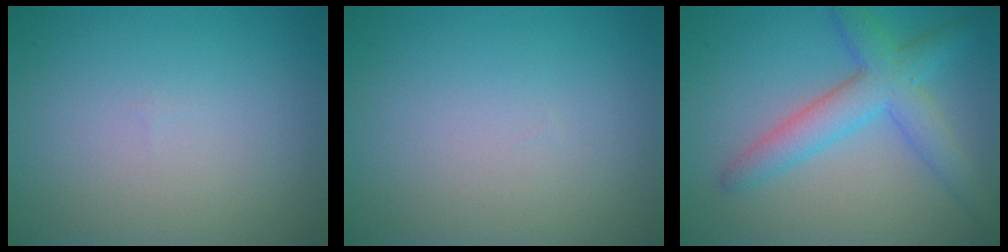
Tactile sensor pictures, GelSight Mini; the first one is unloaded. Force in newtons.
{"total": 0.0}
{"total": 4.9, "press": 4.9, "slide": 0.3}